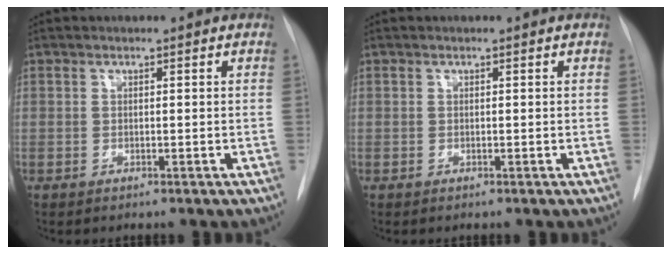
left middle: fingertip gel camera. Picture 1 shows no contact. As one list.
[{"total": 0.0}]